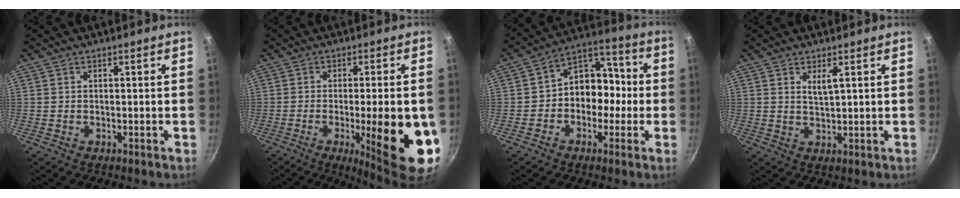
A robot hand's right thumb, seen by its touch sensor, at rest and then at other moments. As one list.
[{"total": 17.4, "force": [-4.2, 4.4, 16.3], "torque": [-0.208, 0.002, -0.049]}, {"total": 11.1, "force": [-1.7, 8.9, 6.4], "torque": [-0.030, 0.055, -0.044]}, {"total": 3.0, "force": [1.3, 0.7, 2.6], "torque": [-0.049, -0.008, 0.028]}]